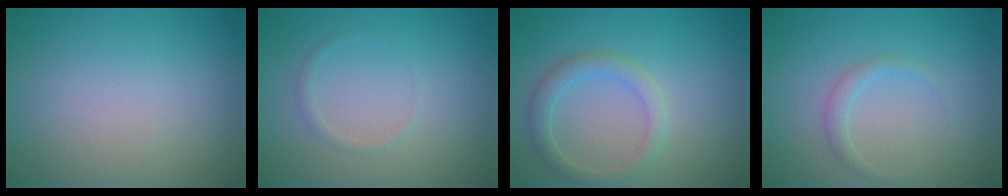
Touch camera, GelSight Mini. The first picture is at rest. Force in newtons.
{"total": 0.7, "press": 0.7, "slide": 0.0}
{"total": 2.4, "press": 2.4, "slide": 0.2}
{"total": 1.2, "press": 1.2, "slide": 0.1}